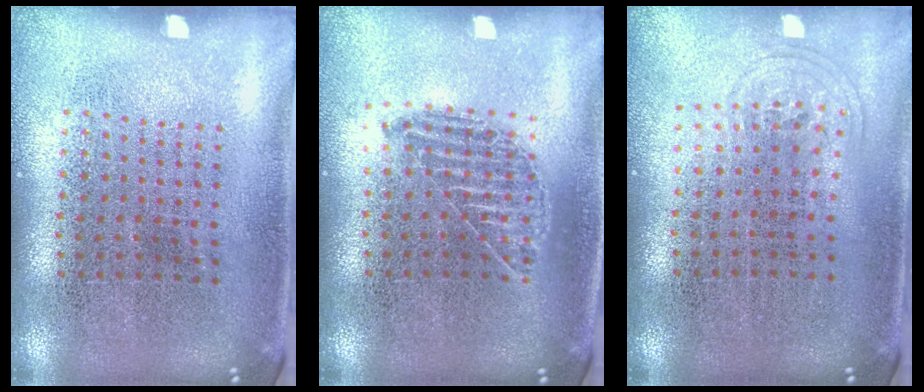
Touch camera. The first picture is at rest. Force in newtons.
{"total": 1.0, "press": 0.9, "slide": 0.3}
{"total": 0.9, "press": 0.7, "slide": 0.6}